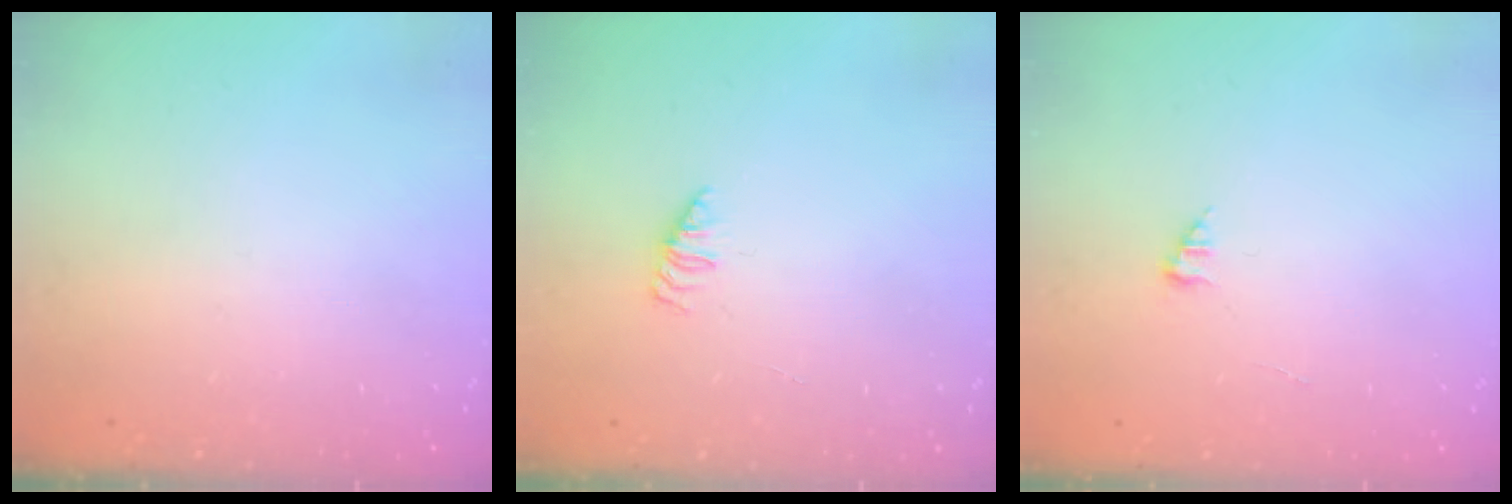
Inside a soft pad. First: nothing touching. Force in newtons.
{"total": 1.4, "press": 1.3, "slide": 0.3}
{"total": 1.2, "press": 1.2, "slide": 0.2}